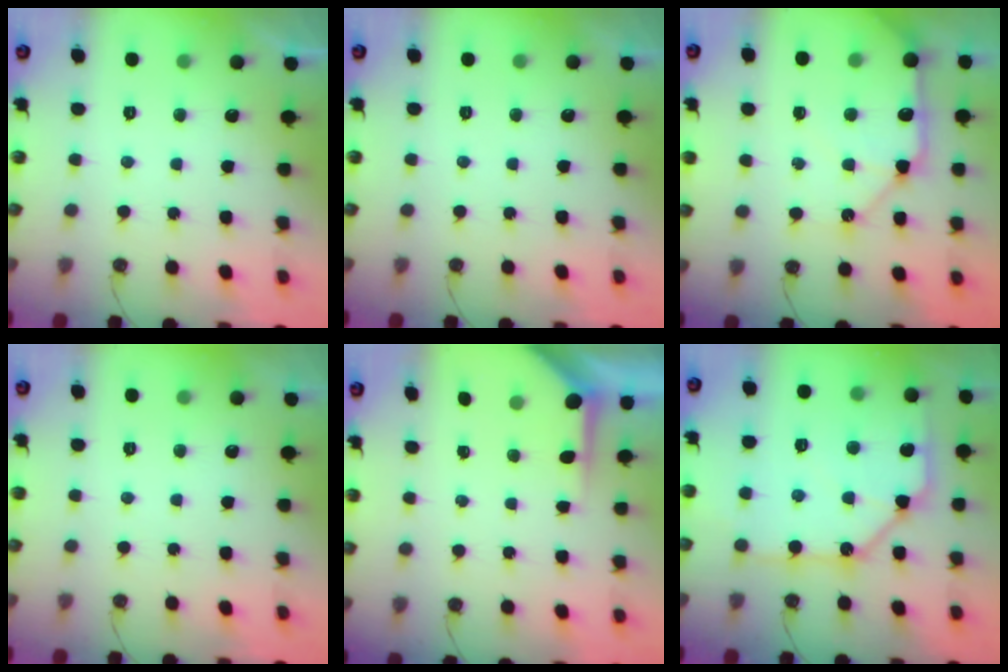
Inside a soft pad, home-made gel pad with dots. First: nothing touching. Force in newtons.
{"total": 0.0}
{"total": 14.5, "press": 14.4, "slide": 2.1}
{"total": 0.0}
{"total": 3.9, "press": 3.9, "slide": 0.4}
{"total": 14.5, "press": 14.5, "slide": 1.1}